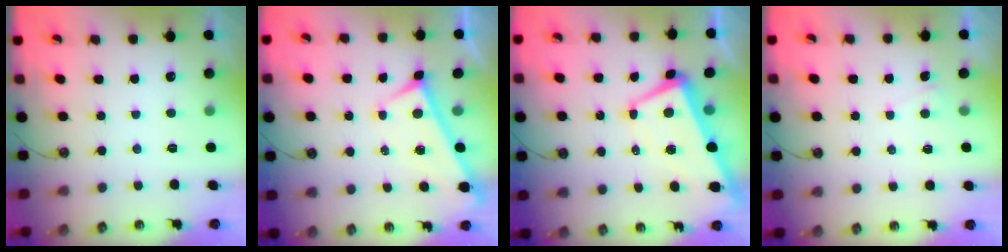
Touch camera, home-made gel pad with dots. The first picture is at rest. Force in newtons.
{"total": 0.0}
{"total": 1.9, "press": 1.7, "slide": 1.0}
{"total": 2.6, "press": 2.6, "slide": 0.1}